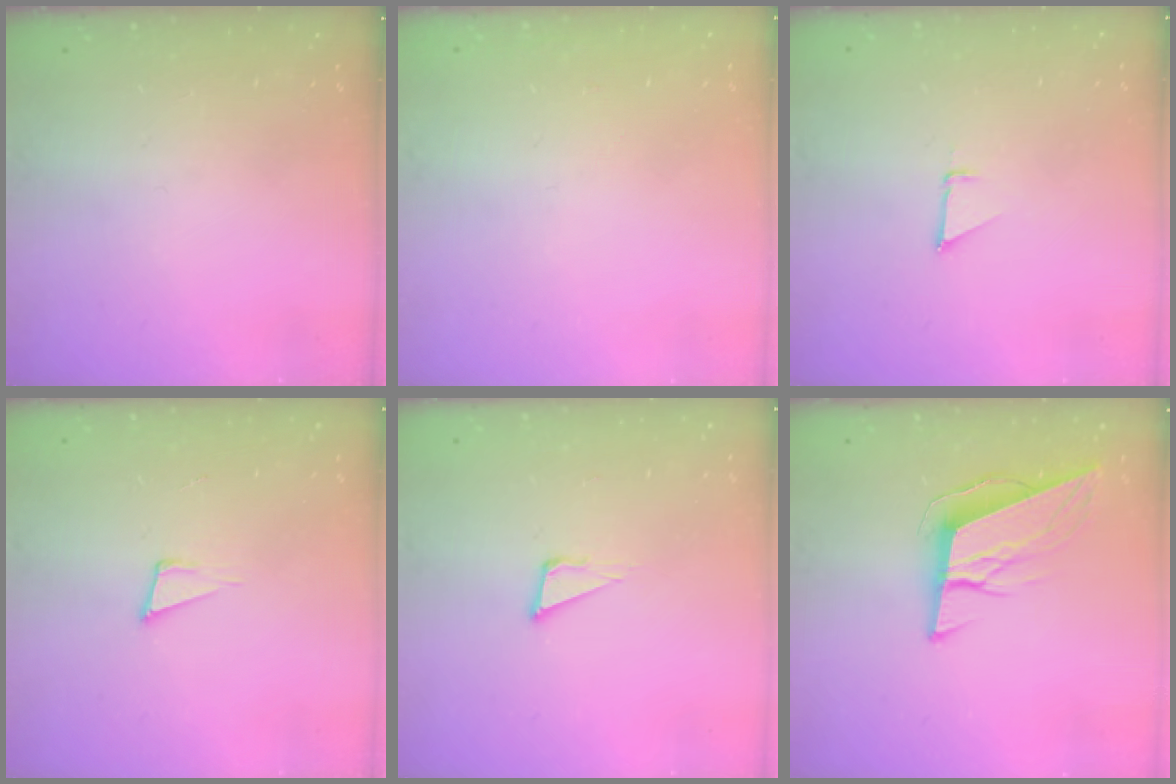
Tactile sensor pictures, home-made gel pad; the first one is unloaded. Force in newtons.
{"total": 0.9, "press": 0.9, "slide": 0.0}
{"total": 1.9, "press": 1.9, "slide": 0.0}
{"total": 3.9, "press": 2.4, "slide": 3.1}
{"total": 3.8, "press": 3.7, "slide": 0.8}
{"total": 9.9, "press": 9.5, "slide": 2.7}